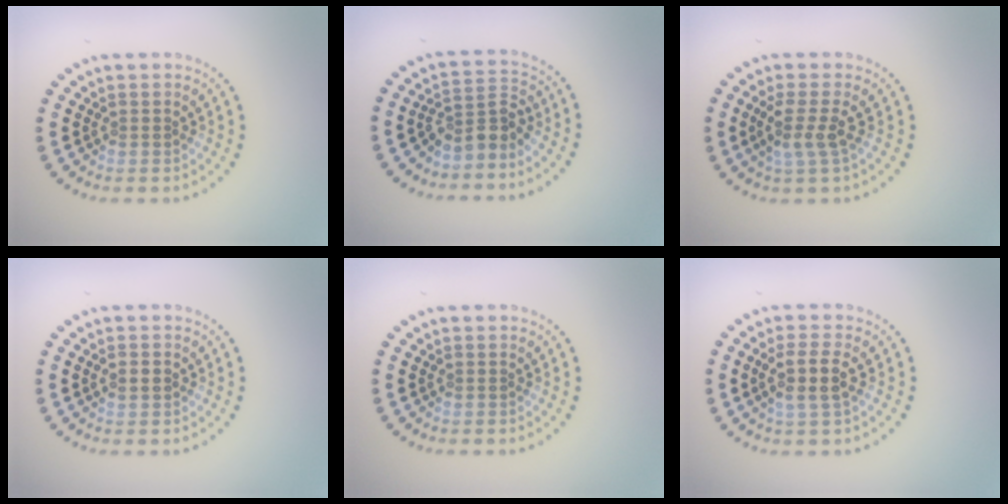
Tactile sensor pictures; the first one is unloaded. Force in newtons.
{"total": 2.7, "press": 1.9, "slide": 1.9}
{"total": 2.7, "press": 2.1, "slide": 1.7}
{"total": 1.8, "press": 1.8, "slide": 0.1}
{"total": 0.0}
{"total": 2.9, "press": 2.6, "slide": 1.4}